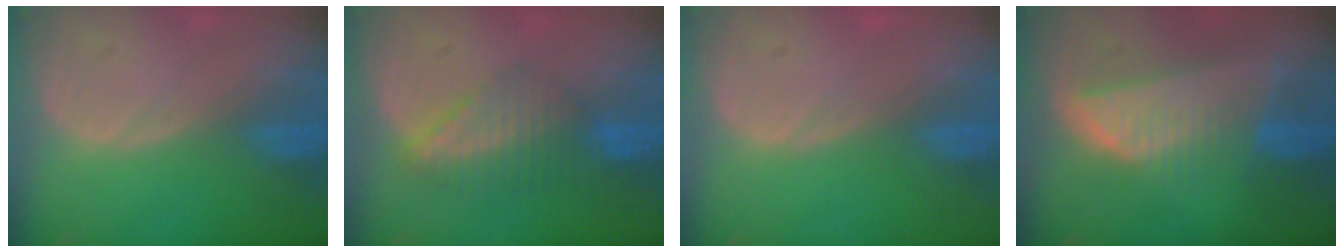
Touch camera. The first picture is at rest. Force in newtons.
{"total": 6.6, "press": 5.9, "slide": 2.8}
{"total": 0.5, "press": 0.1, "slide": 0.5}
{"total": 8.4, "press": 7.4, "slide": 4.0}